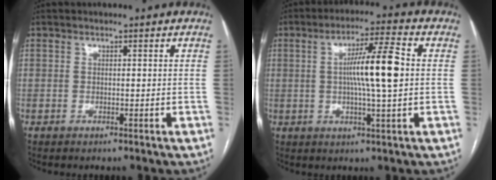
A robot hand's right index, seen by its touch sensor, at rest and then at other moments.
{"total": 9.9, "force": [0.6, 0.2, 9.8], "torque": [-0.172, 0.005, 0.007]}